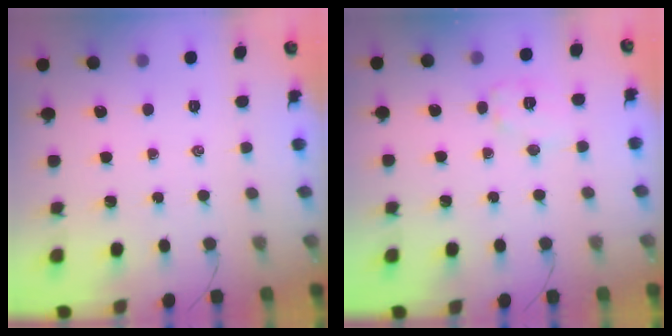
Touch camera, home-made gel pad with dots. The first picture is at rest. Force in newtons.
{"total": 7.5, "press": 7.5, "slide": 0.3}